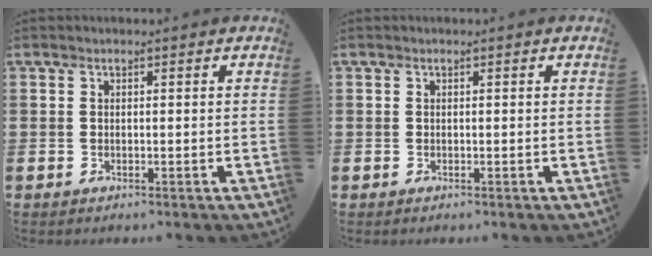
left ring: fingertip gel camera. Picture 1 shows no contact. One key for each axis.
{"total": 0.0}